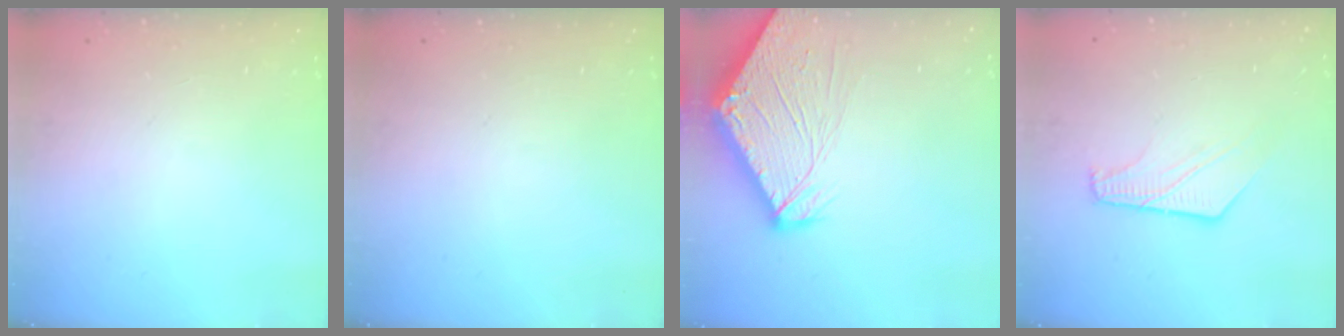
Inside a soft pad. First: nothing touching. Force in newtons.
{"total": 0.0}
{"total": 10.6, "press": 10.5, "slide": 1.1}
{"total": 7.9, "press": 7.9, "slide": 0.3}